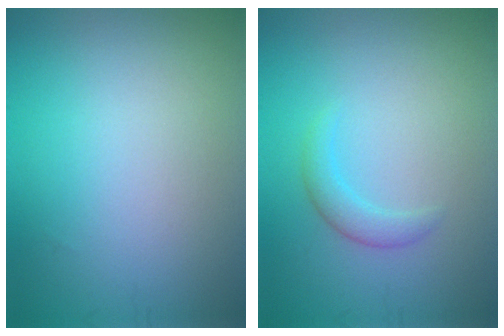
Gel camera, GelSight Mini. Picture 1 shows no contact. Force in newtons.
{"total": 1.7, "press": 1.7, "slide": 0.2}